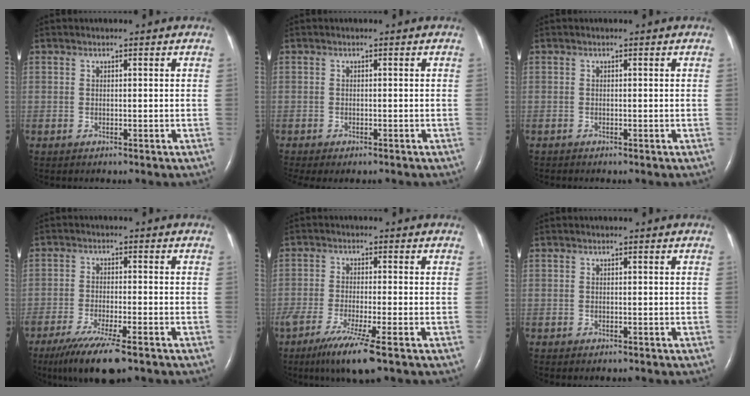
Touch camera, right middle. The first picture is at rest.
{"total": 3.1, "force": [-2.5, 1.0, 1.6], "torque": [-0.017, -0.008, -0.032]}
{"total": 0.0}
{"total": 9.8, "force": [-6.9, 1.2, 6.9], "torque": [-0.119, -0.024, -0.111]}
{"total": 8.6, "force": [-5.4, 0.0, 6.7], "torque": [-0.122, -0.025, -0.090]}
{"total": 0.5, "force": [-0.4, 0.2, 0.2], "torque": [-0.007, -0.001, -0.005]}